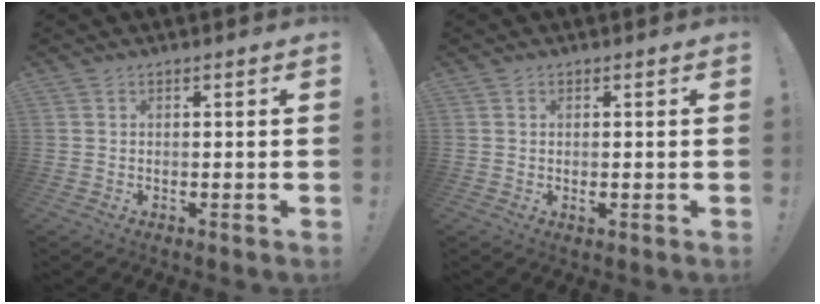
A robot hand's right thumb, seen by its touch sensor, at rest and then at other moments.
{"total": 1.0, "force": [-0.1, 0.4, 0.9], "torque": [-0.012, -0.001, -0.003]}